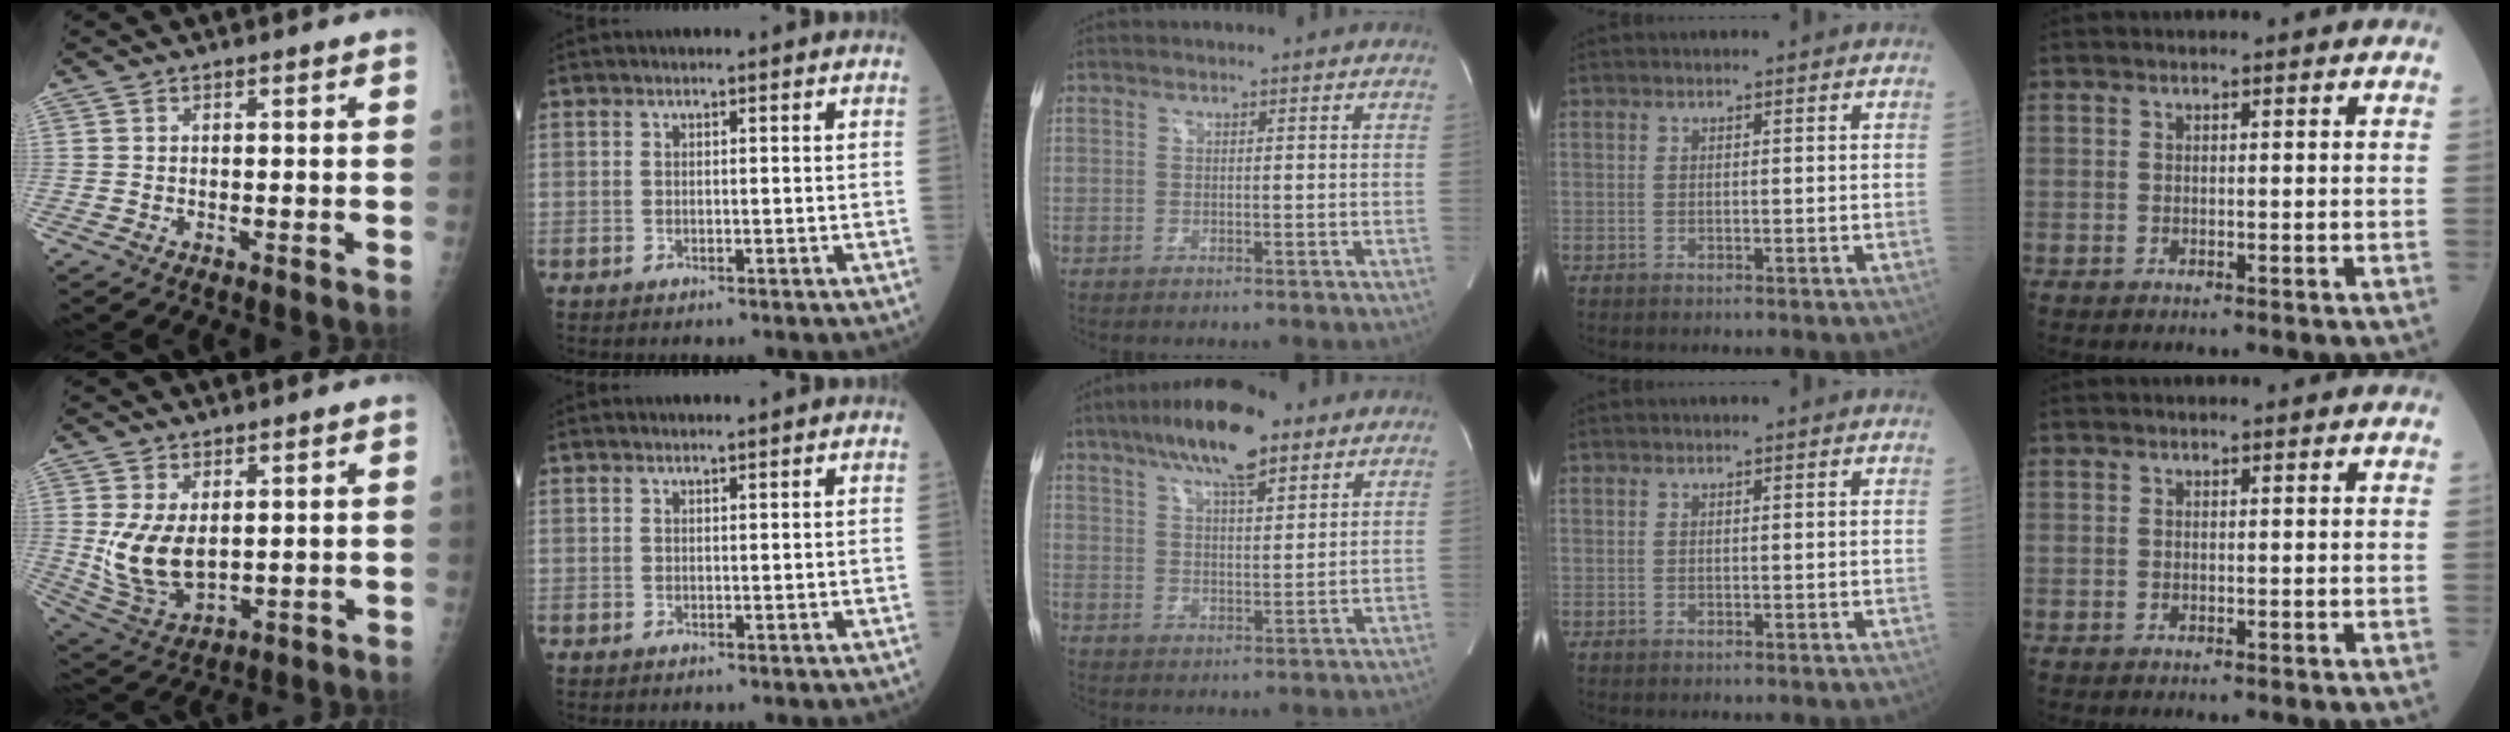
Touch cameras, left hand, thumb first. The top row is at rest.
{"thumb": {"total": 10.4, "force": [1.7, 6.2, 8.2], "torque": [-0.143, -0.022, 0.053]}, "index": {"total": 1.2, "force": [1.1, 0.0, 0.4], "torque": [-0.006, 0.009, 0.019]}, "middle": {"total": 12.1, "force": [8.1, 3.1, 8.4], "torque": [-0.149, 0.013, 0.138]}}